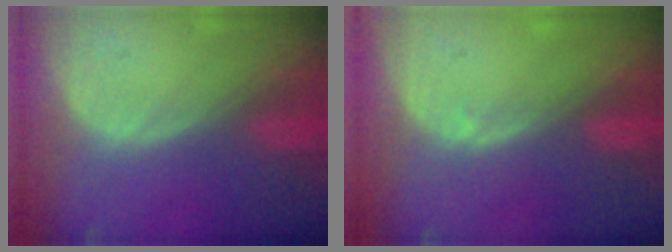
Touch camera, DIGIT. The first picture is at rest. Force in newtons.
{"total": 0.8, "press": 0.6, "slide": 0.6}